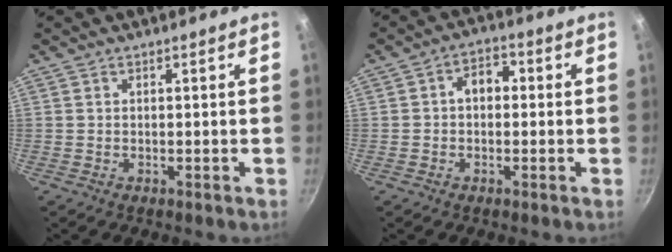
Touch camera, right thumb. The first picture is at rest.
{"total": 4.7, "force": [0.1, 3.5, 3.2], "torque": [-0.026, 0.016, -0.008]}